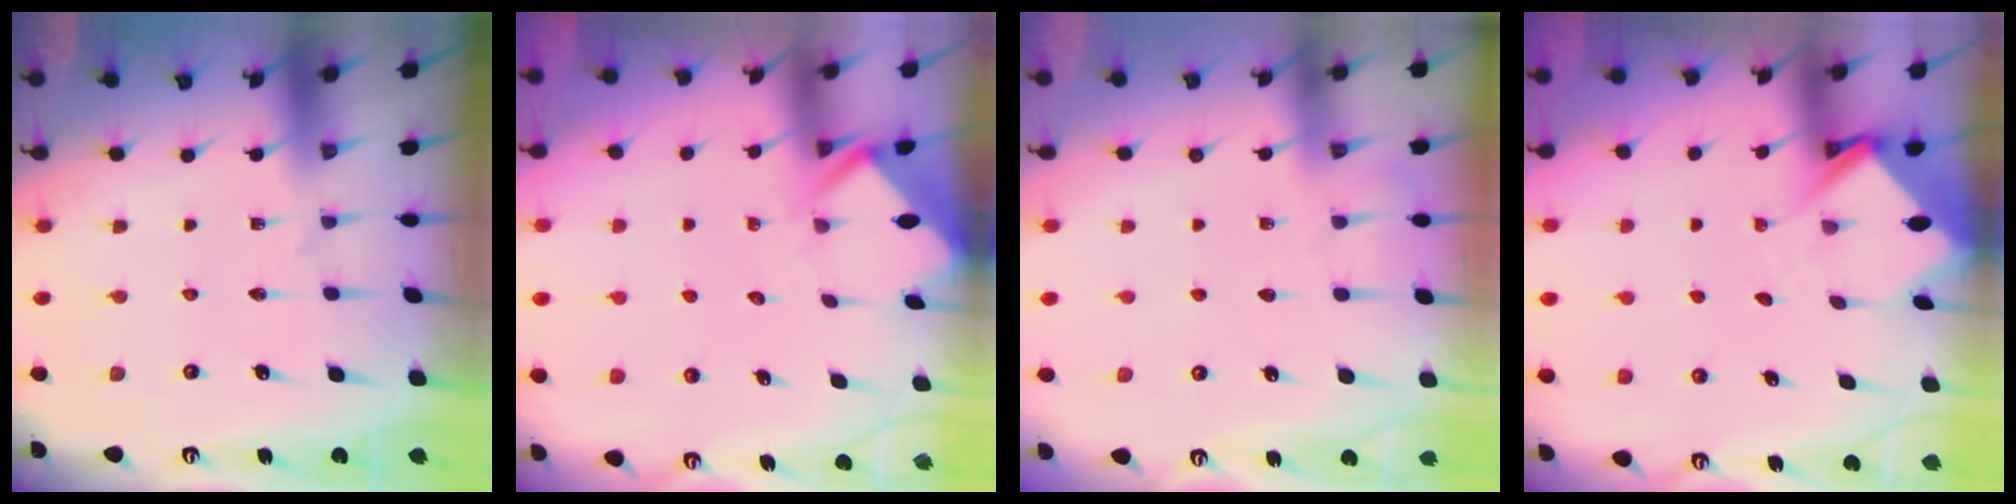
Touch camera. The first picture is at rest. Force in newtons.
{"total": 2.7, "press": 2.7, "slide": 0.1}
{"total": 3.2, "press": 3.1, "slide": 0.5}
{"total": 3.8, "press": 3.7, "slide": 0.3}